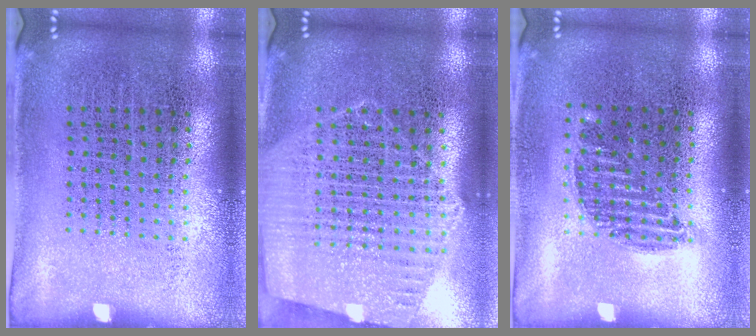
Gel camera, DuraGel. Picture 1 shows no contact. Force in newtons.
{"total": 1.4, "press": 1.4, "slide": 0.3}
{"total": 0.9, "press": 0.8, "slide": 0.4}